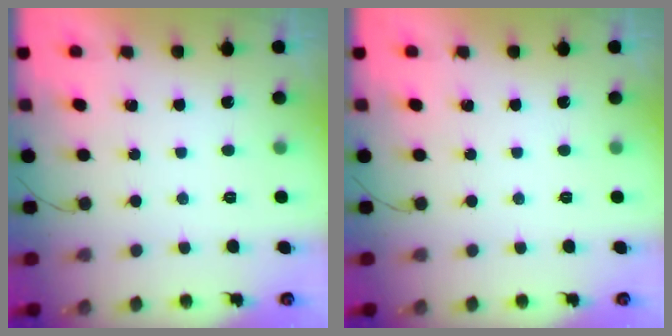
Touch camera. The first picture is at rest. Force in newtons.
{"total": 0.0}